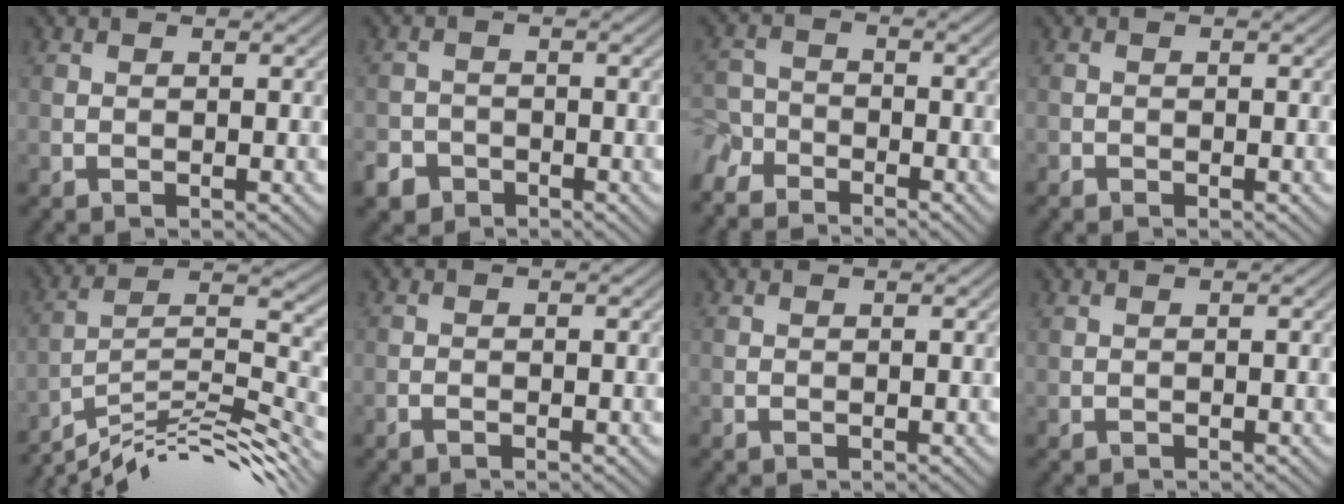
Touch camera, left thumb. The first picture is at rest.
{"total": 3.2, "force": [-2.4, 2.0, 0.8], "torque": [-0.016, -0.002, -0.050]}
{"total": 4.9, "force": [-4.3, 1.9, 1.4], "torque": [-0.036, -0.008, -0.100]}
{"total": 0.7, "force": [-0.6, 0.2, 0.0], "torque": [0.001, -0.002, -0.013]}
{"total": 13.9, "force": [-11.3, 2.7, 7.6], "torque": [-0.138, 0.019, -0.196]}
{"total": 0.6, "force": [-0.5, 0.0, 0.3], "torque": [-0.004, 0.001, -0.011]}
{"total": 0.0}
{"total": 0.0}